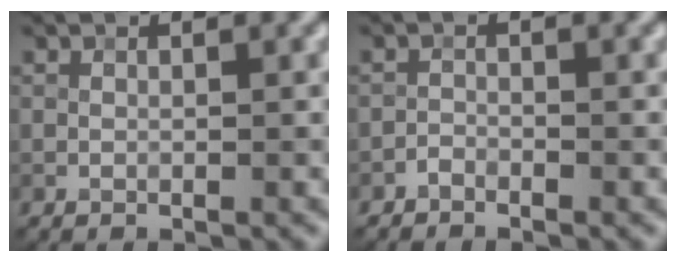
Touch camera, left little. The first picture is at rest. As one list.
[{"total": 0.9, "force": [-0.8, 0.3, 0.0], "torque": [0.006, 0.002, -0.017]}]